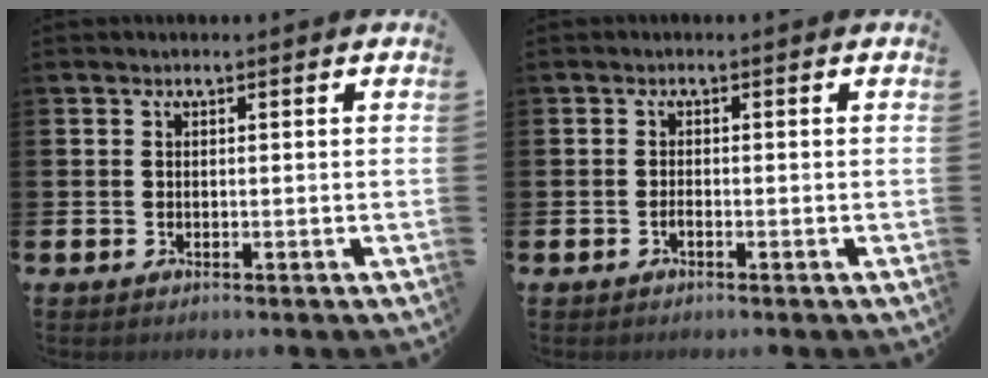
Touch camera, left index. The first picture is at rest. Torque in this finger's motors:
{"motor_torque": [0.13, 0.09, 0.00, 0.00]}